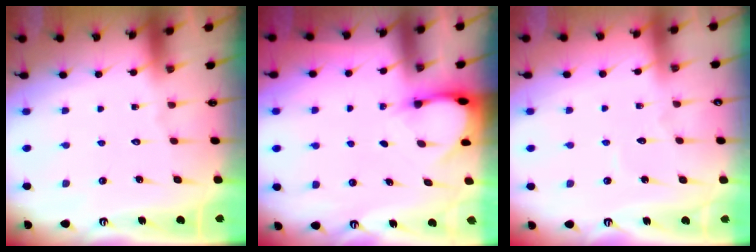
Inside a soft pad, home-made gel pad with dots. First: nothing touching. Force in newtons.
{"total": 3.6, "press": 3.6, "slide": 0.1}
{"total": 2.5, "press": 2.4, "slide": 0.3}